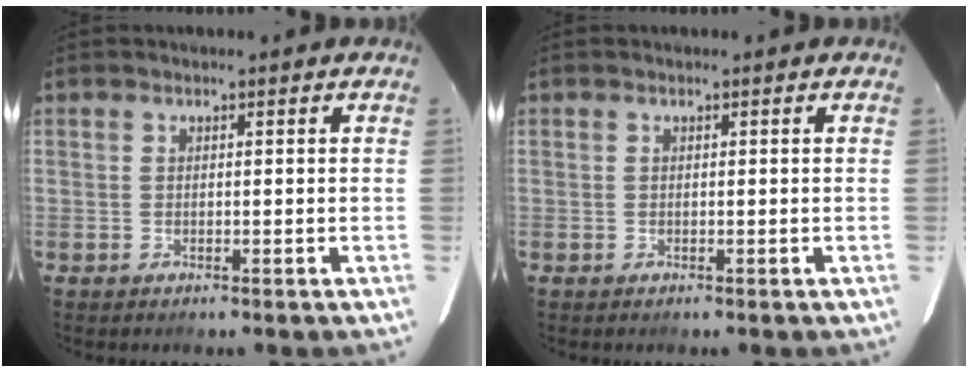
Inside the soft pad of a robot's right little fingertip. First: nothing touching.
{"total": 0.0}